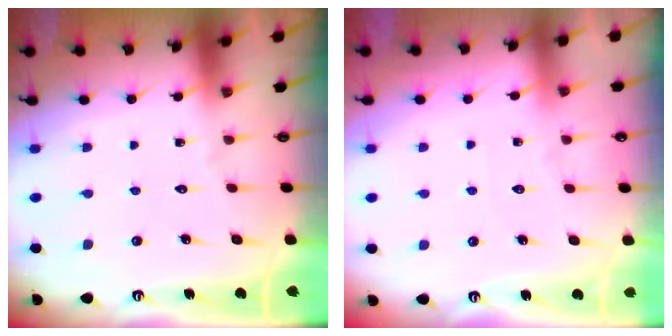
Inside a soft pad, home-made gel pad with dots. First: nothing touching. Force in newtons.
{"total": 2.9, "press": 2.9, "slide": 0.5}